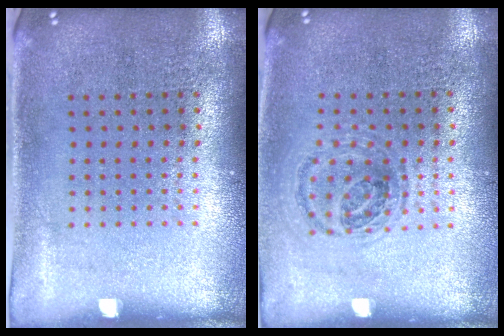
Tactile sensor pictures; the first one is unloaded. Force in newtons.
{"total": 1.1, "press": 1.0, "slide": 0.5}